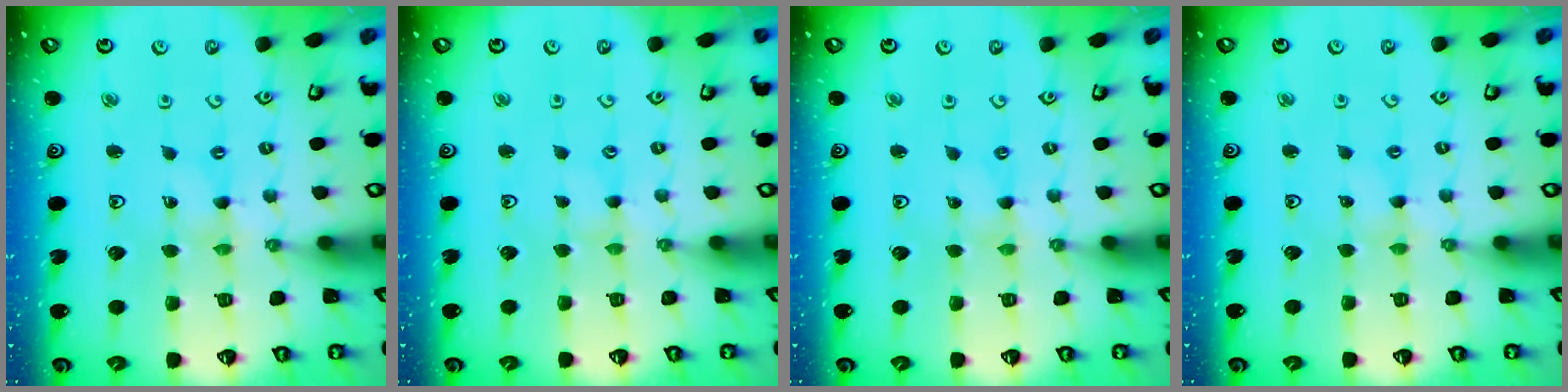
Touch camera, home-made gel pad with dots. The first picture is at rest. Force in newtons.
{"total": 1.1, "press": 1.1, "slide": 0.2}
{"total": 0.0}
{"total": 0.8, "press": 0.7, "slide": 0.3}